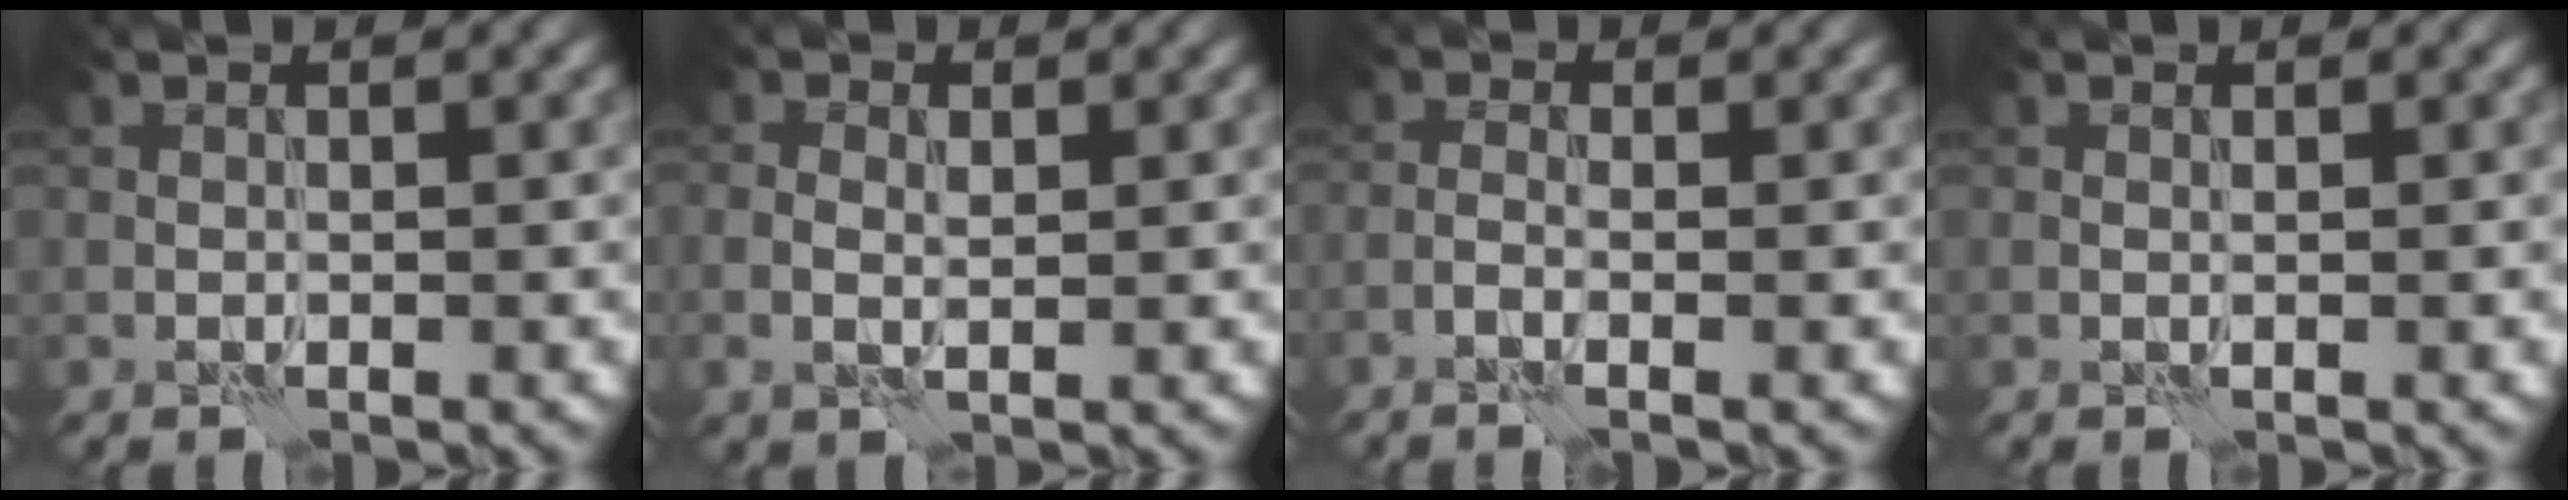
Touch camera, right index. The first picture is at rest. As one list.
[{"total": 1.9, "force": [0.2, 1.1, 1.5], "torque": [-0.033, 0.002, 0.000]}, {"total": 1.9, "force": [-0.9, 0.5, 1.6], "torque": [-0.034, -0.002, -0.021]}, {"total": 0.0}]